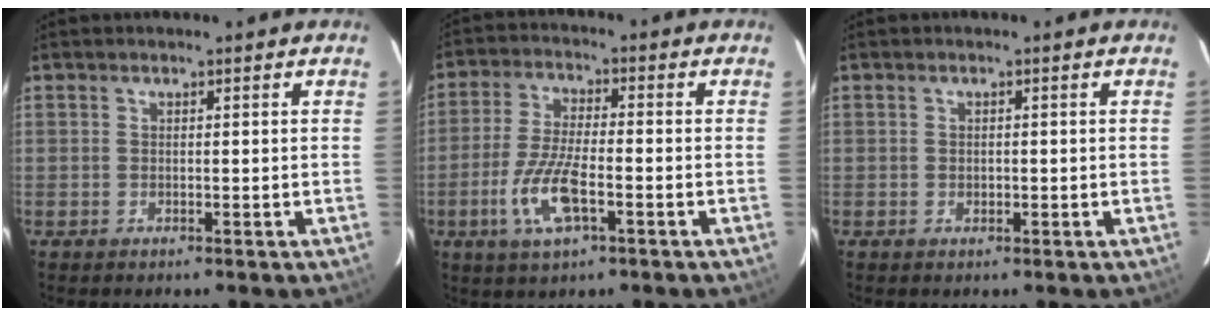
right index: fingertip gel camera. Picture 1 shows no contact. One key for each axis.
{"total": 9.7, "fx": -3.8, "fy": 2.9, "fz": 8.4, "tx": -0.180, "ty": -0.006, "tz": -0.073}
{"total": 0.8, "fx": -0.2, "fy": 0.7, "fz": 0.3, "tx": -0.005, "ty": 0.000, "tz": 0.000}